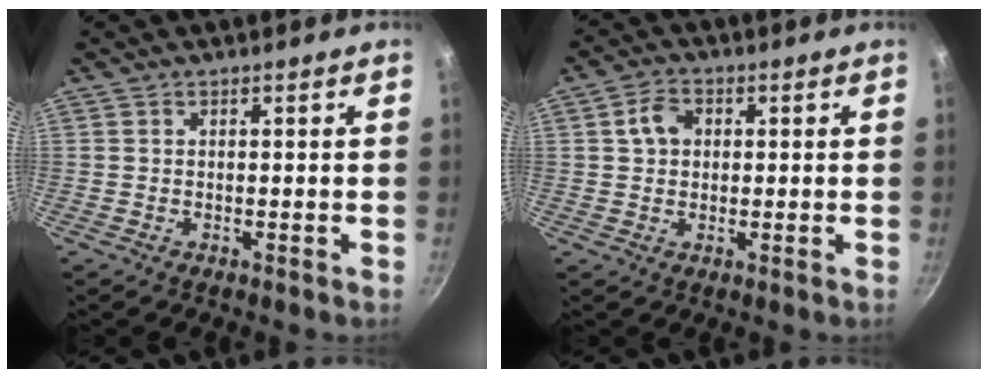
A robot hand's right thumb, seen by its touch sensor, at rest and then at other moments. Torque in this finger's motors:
{"motor_torque": [-0.20, 0.22, -0.20, 0.25, 0.08]}